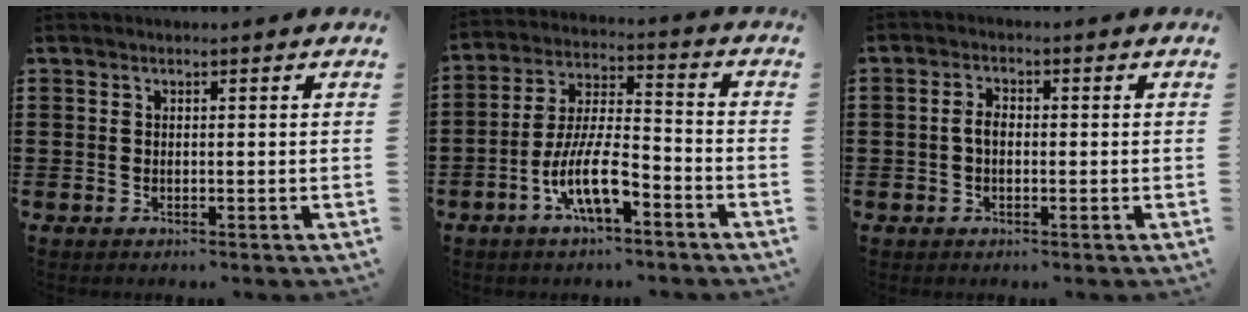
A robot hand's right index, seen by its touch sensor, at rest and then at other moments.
{"total": 10.3, "force": [-5.2, 3.5, 8.2], "torque": [-0.179, 0.000, -0.100]}
{"total": 2.1, "force": [-0.2, 1.0, 1.9], "torque": [-0.042, 0.001, -0.007]}